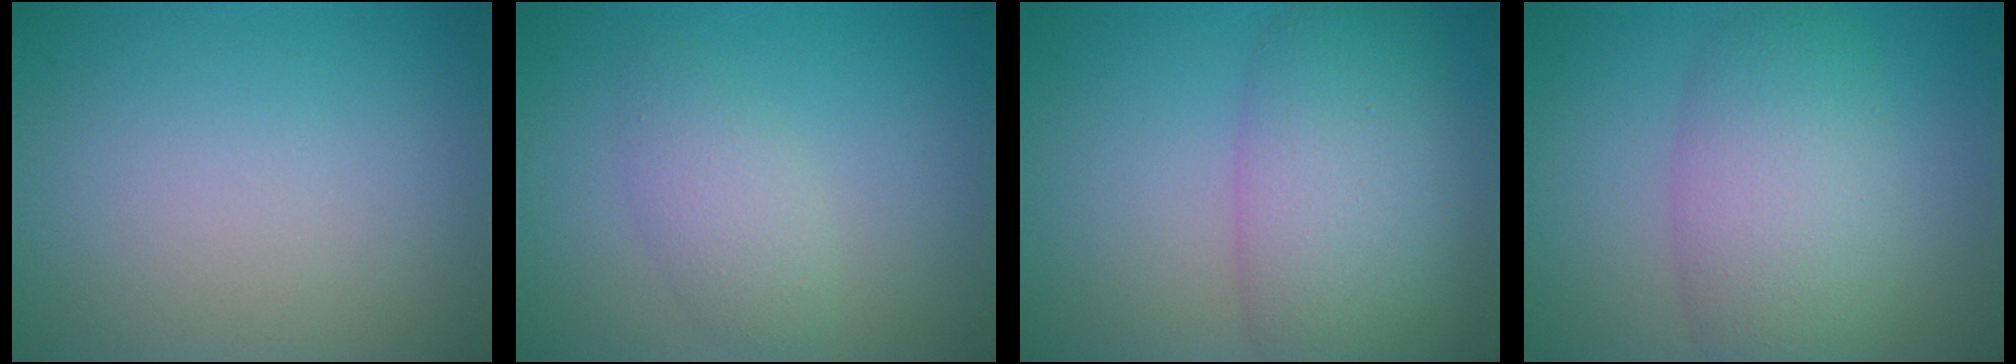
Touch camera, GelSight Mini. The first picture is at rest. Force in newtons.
{"total": 2.7, "press": 2.7, "slide": 0.2}
{"total": 7.8, "press": 7.7, "slide": 0.5}
{"total": 6.6, "press": 6.6, "slide": 0.4}